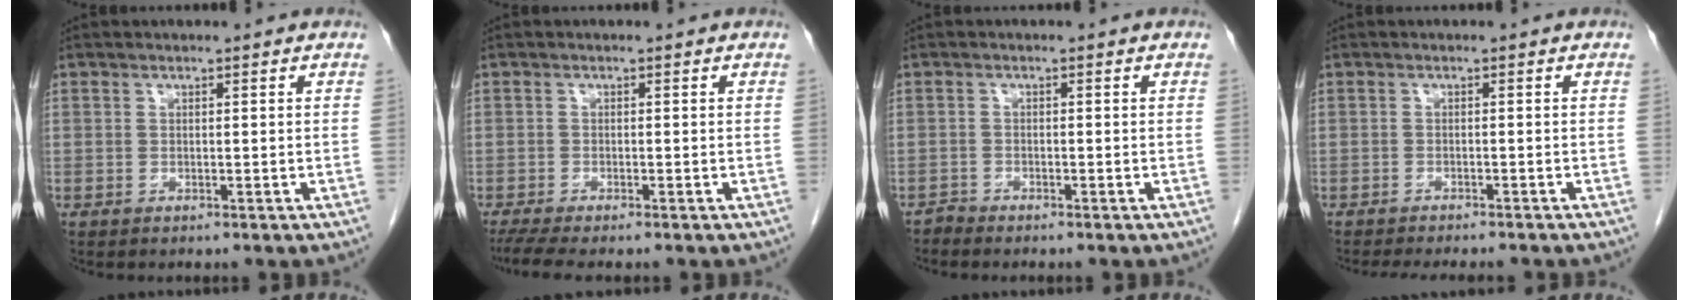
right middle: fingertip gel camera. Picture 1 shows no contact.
{"total": 4.0, "force": [-3.2, 0.0, 2.3], "torque": [-0.041, -0.011, -0.058]}
{"total": 1.1, "force": [-1.0, -0.1, -0.4], "torque": [0.011, -0.006, -0.021]}
{"total": 9.1, "force": [-8.1, 1.5, 3.9], "torque": [-0.048, -0.013, -0.108]}